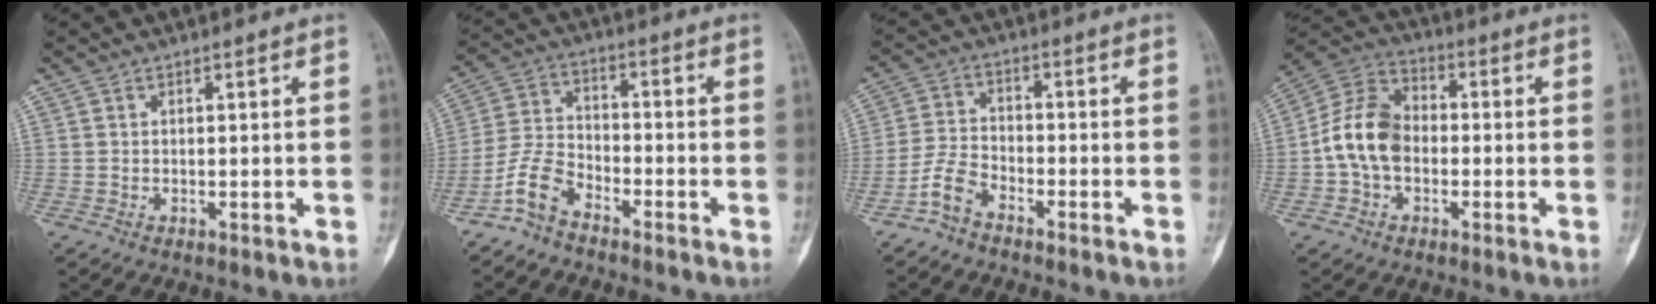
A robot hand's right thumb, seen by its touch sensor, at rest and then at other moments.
{"total": 7.3, "force": [-5.3, 3.4, 3.7], "torque": [-0.078, 0.041, -0.116]}
{"total": 5.4, "force": [-3.9, 2.5, 2.8], "torque": [-0.057, 0.026, -0.088]}
{"total": 11.4, "force": [-1.6, 8.2, 7.8], "torque": [-0.135, 0.036, -0.044]}